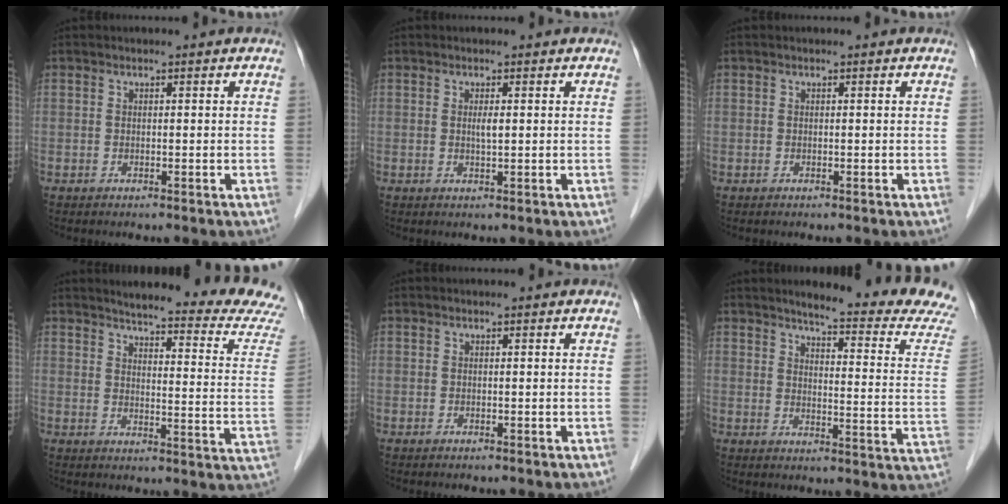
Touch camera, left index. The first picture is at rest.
{"total": 1.2, "force": [-0.3, 0.1, 1.1], "torque": [-0.026, -0.007, -0.004]}
{"total": 0.0}
{"total": 20.4, "force": [19.4, -0.4, 6.4], "torque": [-0.081, -0.110, 0.214]}
{"total": 0.0}
{"total": 16.7, "force": [15.5, -0.9, 6.1], "torque": [-0.080, -0.104, 0.169]}